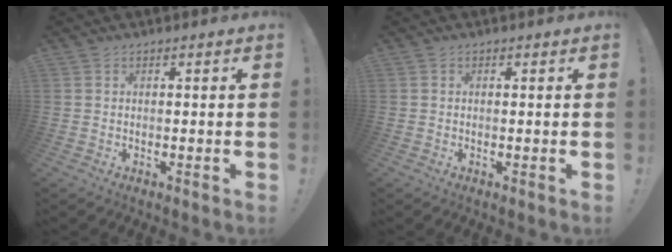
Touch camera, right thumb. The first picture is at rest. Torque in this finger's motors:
{"motor_torque": [-0.11, -0.05, -0.02, 0.03, 0.09]}